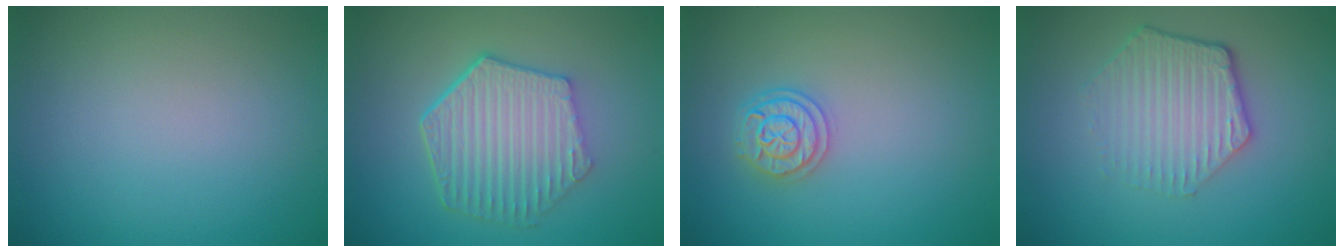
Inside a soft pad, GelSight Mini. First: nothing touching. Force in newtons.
{"total": 6.4, "press": 4.8, "slide": 4.3}
{"total": 2.4, "press": 2.4, "slide": 0.4}
{"total": 4.3, "press": 3.2, "slide": 2.8}